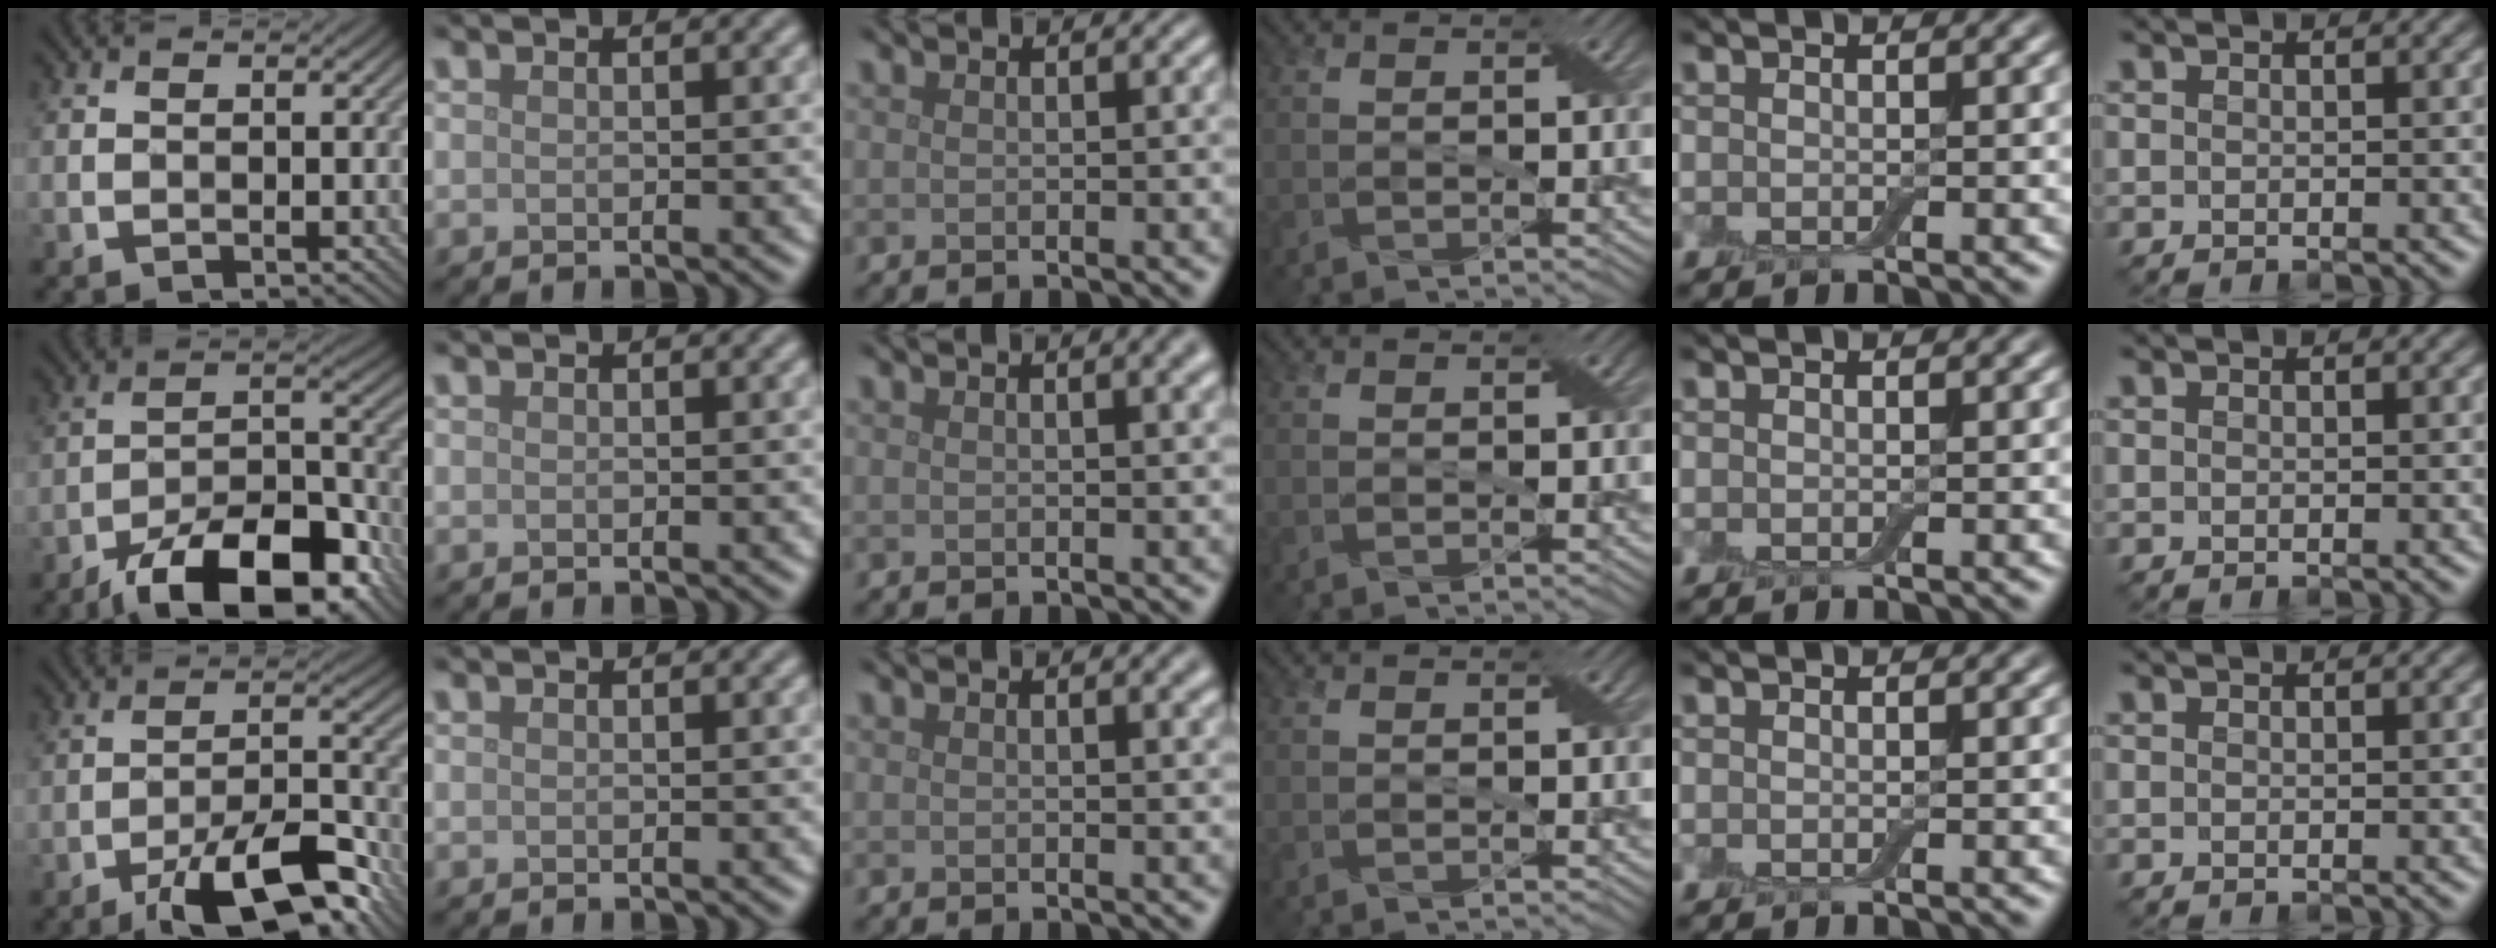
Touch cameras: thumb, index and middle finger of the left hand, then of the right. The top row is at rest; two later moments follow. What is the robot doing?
{"motion": "close", "object": "airpods case & airpods"}